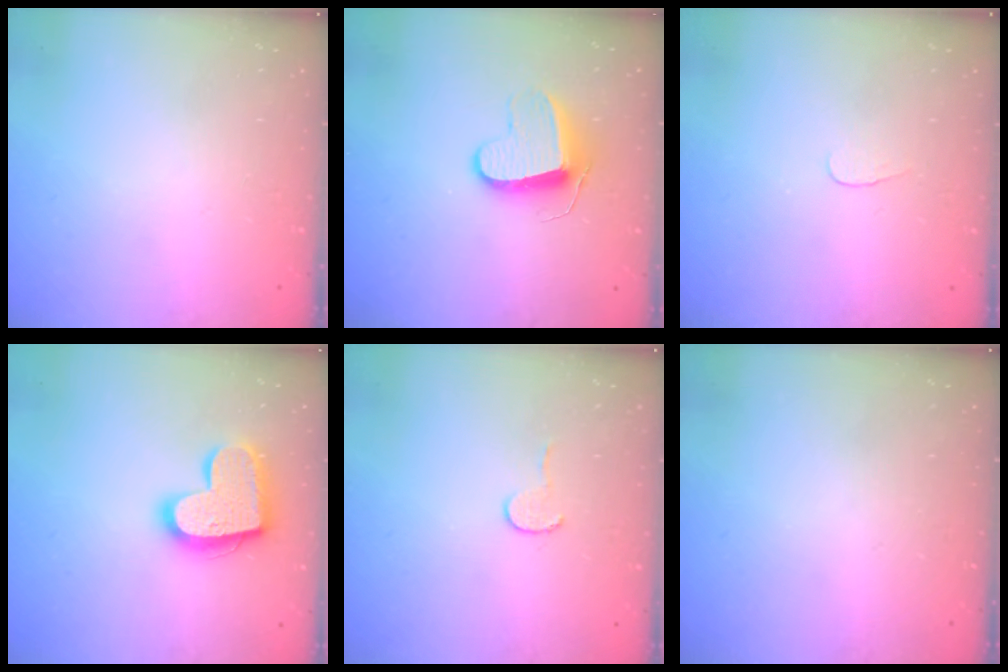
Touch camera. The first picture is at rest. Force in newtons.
{"total": 9.9, "press": 9.9, "slide": 0.8}
{"total": 2.8, "press": 2.7, "slide": 0.3}
{"total": 17.3, "press": 17.3, "slide": 1.1}
{"total": 3.7, "press": 3.7, "slide": 0.4}
{"total": 0.0}